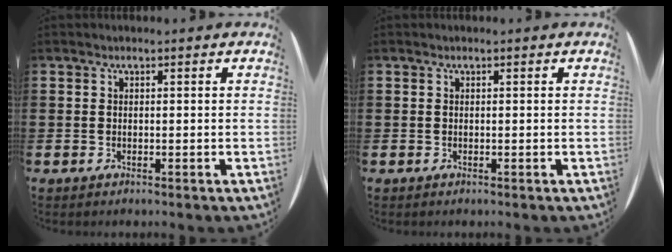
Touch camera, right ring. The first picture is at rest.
{"total": 0.0}